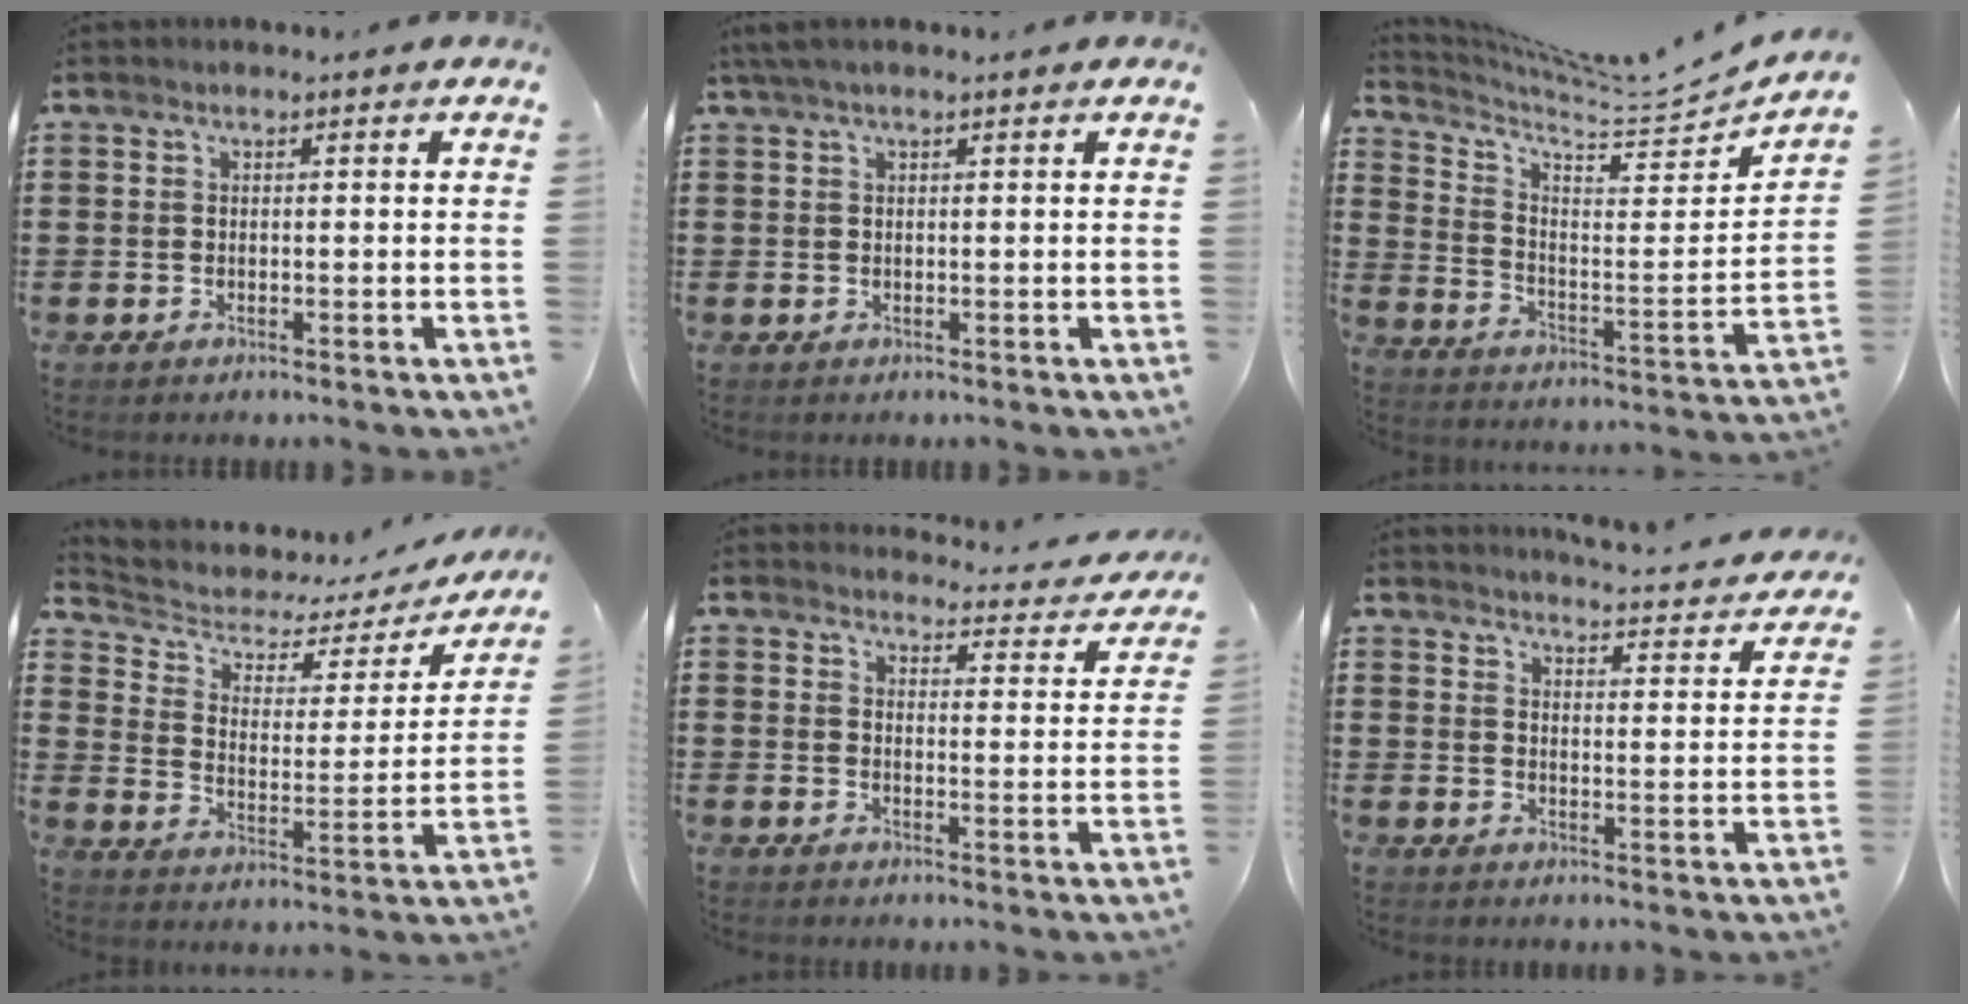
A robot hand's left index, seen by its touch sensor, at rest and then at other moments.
{"total": 1.4, "force": [0.9, 0.0, 1.1], "torque": [-0.022, 0.000, 0.017]}
{"total": 5.3, "force": [5.0, -0.2, 1.9], "torque": [-0.064, -0.057, 0.077]}
{"total": 3.7, "force": [2.6, 2.1, 1.6], "torque": [-0.054, -0.019, 0.035]}
{"total": 3.8, "force": [3.7, 0.4, 0.6], "torque": [-0.021, -0.026, 0.063]}
{"total": 3.8, "force": [3.8, -0.3, 0.7], "torque": [-0.018, -0.038, 0.057]}